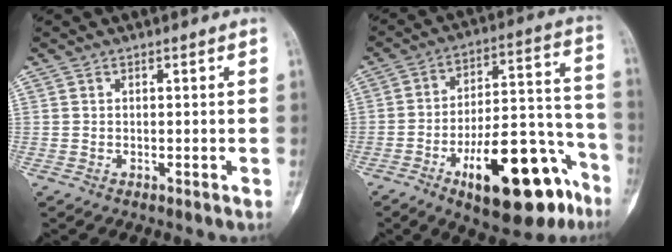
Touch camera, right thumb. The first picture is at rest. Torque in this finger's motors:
{"motor_torque": [2.71, 2.30, 1.35, -1.42, 0.41]}